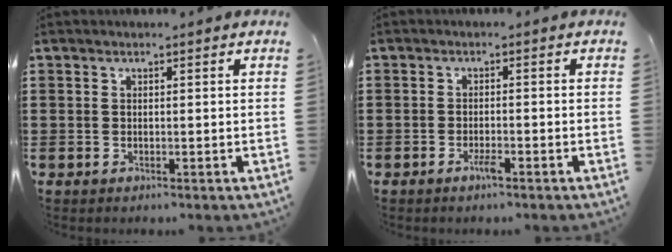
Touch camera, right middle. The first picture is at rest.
{"total": 1.9, "force": [-1.2, 0.3, 1.4], "torque": [-0.025, -0.002, -0.022]}